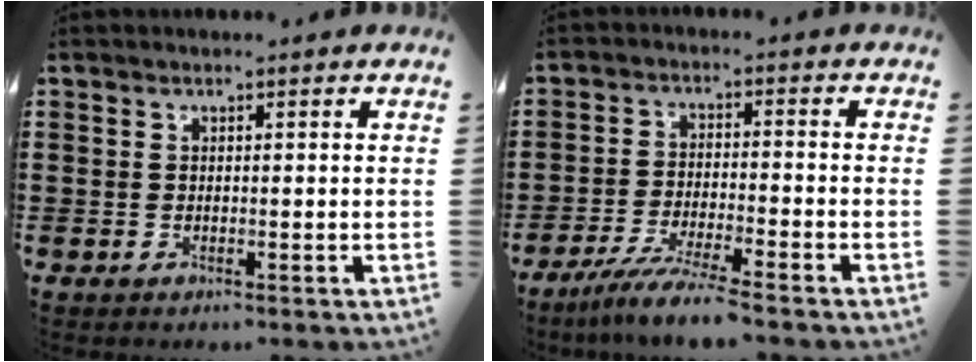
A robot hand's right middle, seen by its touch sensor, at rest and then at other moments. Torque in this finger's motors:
{"motor_torque": [2.14, 0.00, 0.34, 0.04]}